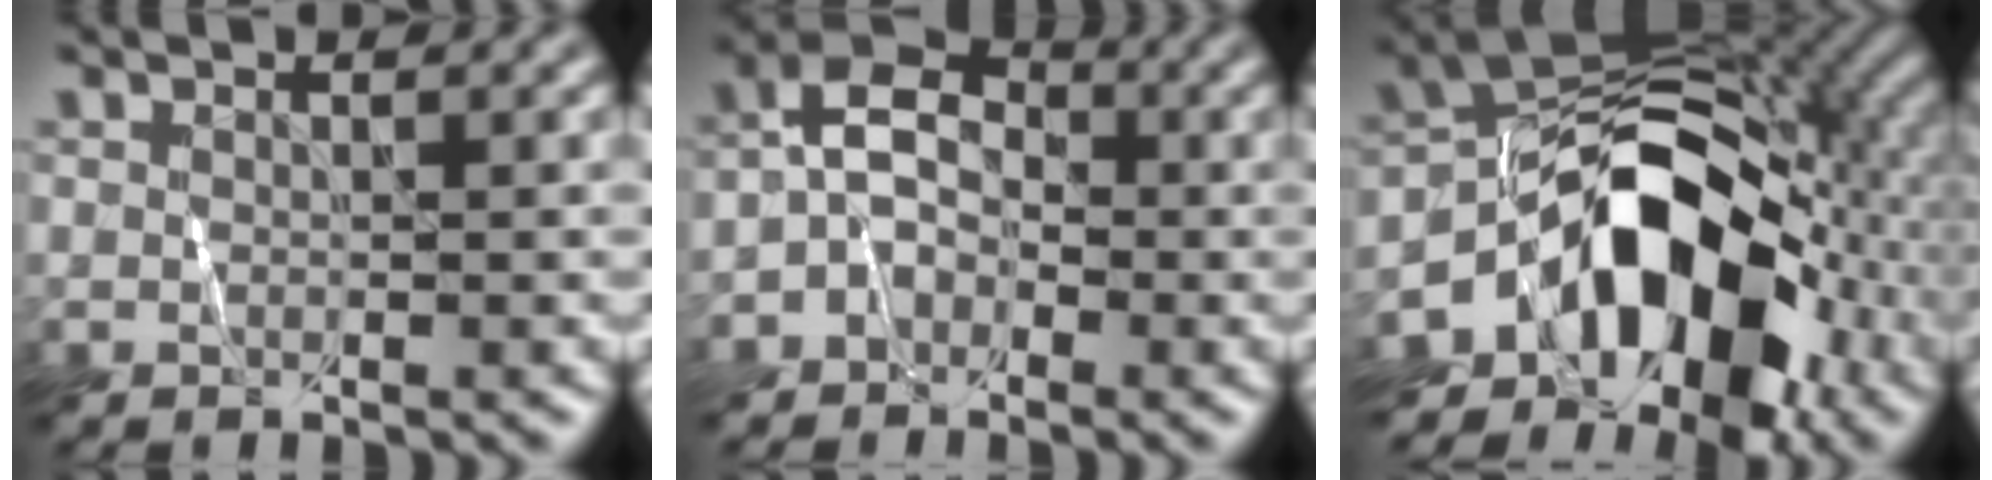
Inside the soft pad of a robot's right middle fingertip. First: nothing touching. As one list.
[{"total": 3.4, "force": [-1.5, 2.6, 1.8], "torque": [-0.025, 0.018, -0.039]}, {"total": 11.0, "force": [-5.5, 6.5, 7.0], "torque": [-0.082, 0.018, -0.102]}]